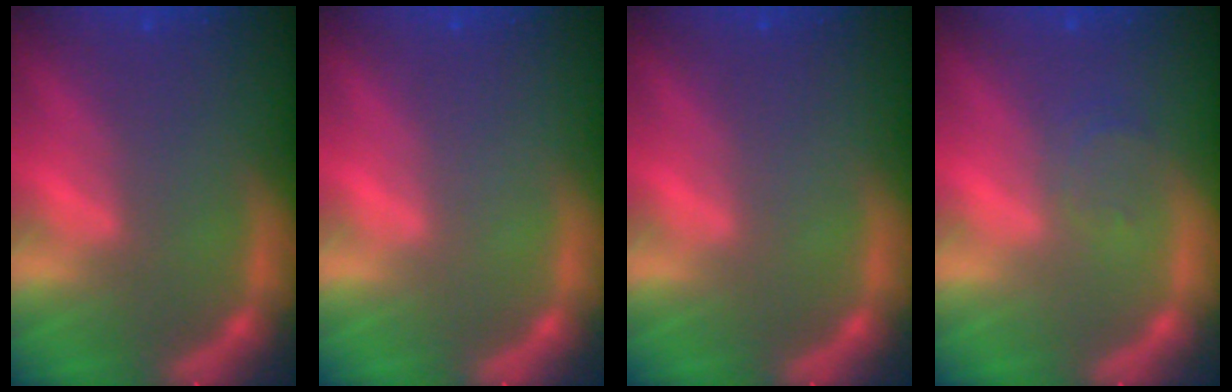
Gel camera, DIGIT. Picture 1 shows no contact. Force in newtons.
{"total": 0.0}
{"total": 0.0}
{"total": 1.5}